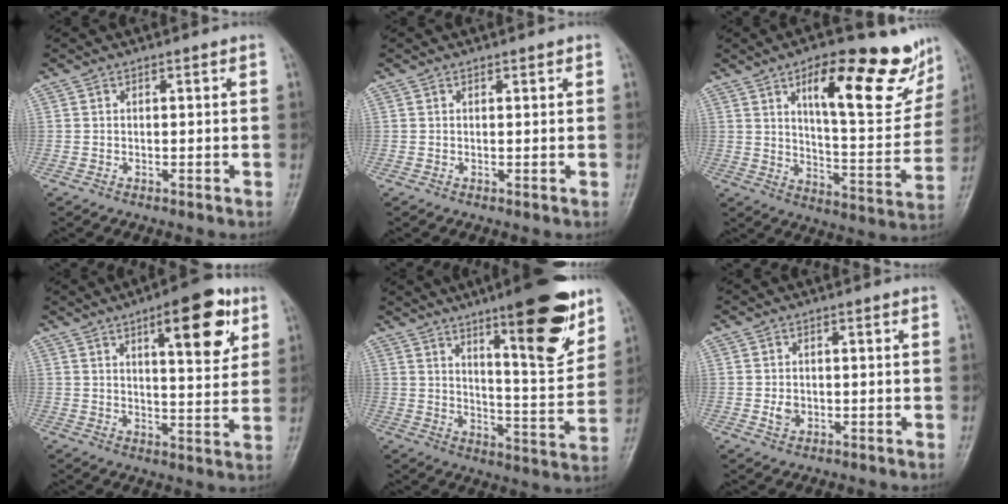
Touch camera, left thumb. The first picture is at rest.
{"total": 0.8, "force": [0.5, 0.3, 0.4], "torque": [-0.003, -0.002, 0.005]}
{"total": 22.7, "force": [12.1, 7.6, 17.6], "torque": [-0.202, -0.049, 0.181]}
{"total": 13.3, "force": [6.2, 4.5, 10.9], "torque": [-0.122, -0.026, 0.083]}
{"total": 17.6, "force": [10.5, 4.1, 13.5], "torque": [-0.162, -0.064, 0.160]}
{"total": 2.1, "force": [-0.3, 1.7, 1.2], "torque": [-0.015, 0.001, -0.005]}